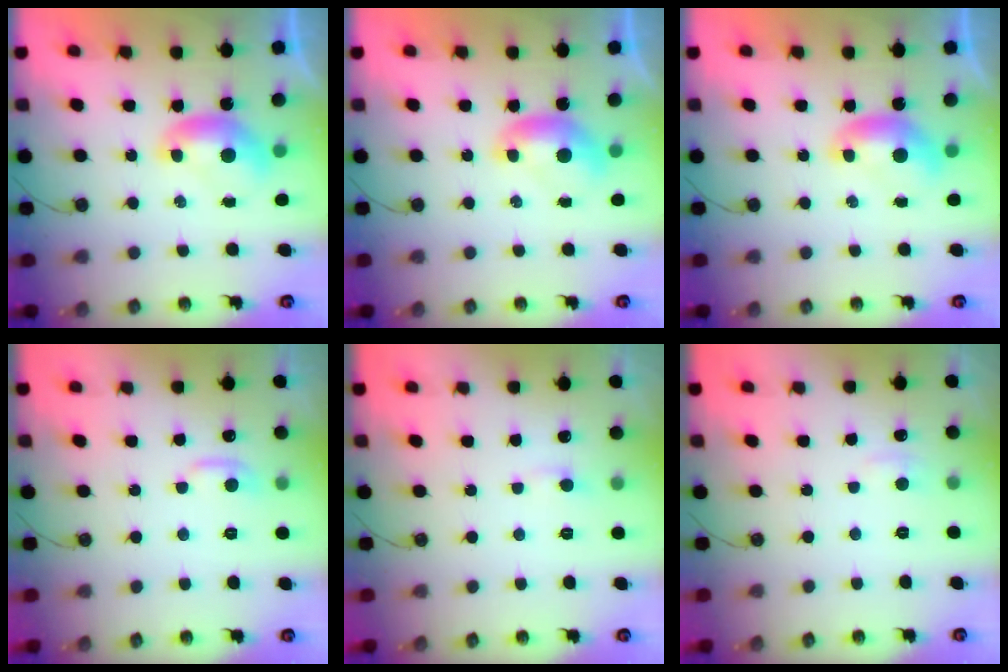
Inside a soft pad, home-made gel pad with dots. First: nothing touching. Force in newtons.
{"total": 0.0}
{"total": 0.0}
{"total": 0.8, "press": 0.2, "slide": 0.8}
{"total": 1.0, "press": 0.8, "slide": 0.5}
{"total": 3.0, "press": 3.0, "slide": 0.4}